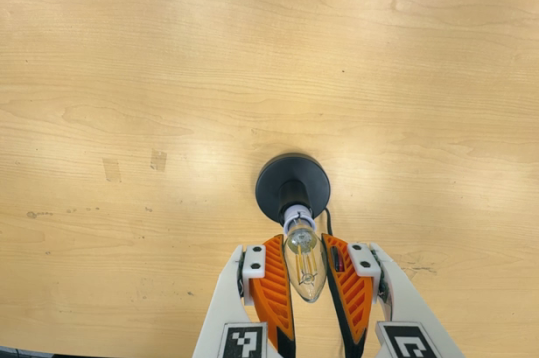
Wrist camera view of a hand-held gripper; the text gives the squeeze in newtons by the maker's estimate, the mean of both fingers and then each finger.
{"total": 12.4, "left": 12.9, "right": 11.9}